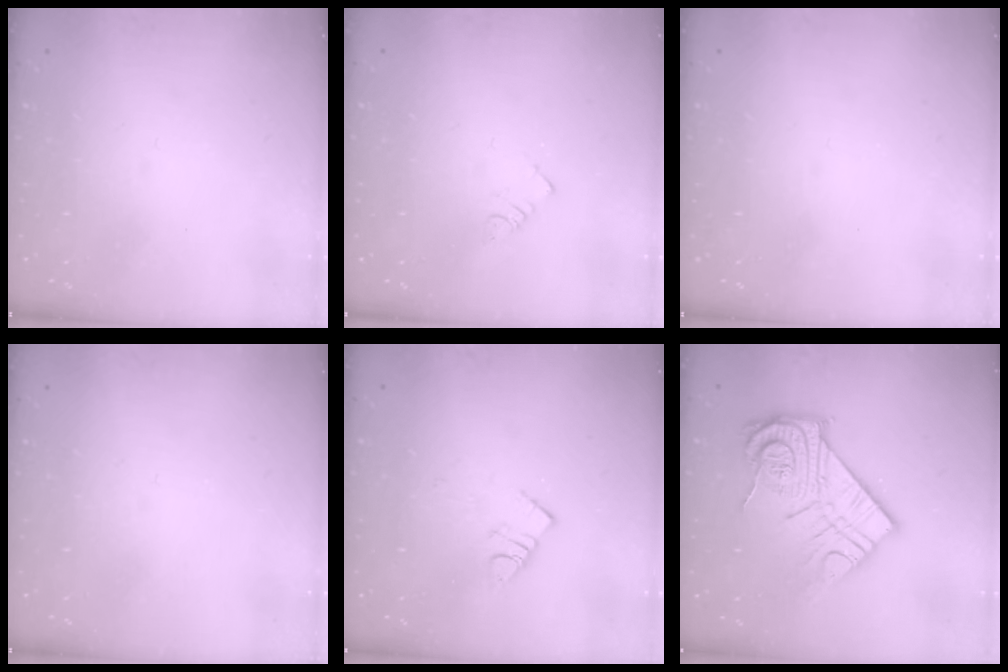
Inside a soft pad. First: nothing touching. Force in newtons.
{"total": 2.3, "press": 2.3, "slide": 0.4}
{"total": 0.0}
{"total": 0.0}
{"total": 3.9, "press": 3.9, "slide": 0.5}
{"total": 18.5, "press": 18.4, "slide": 1.5}